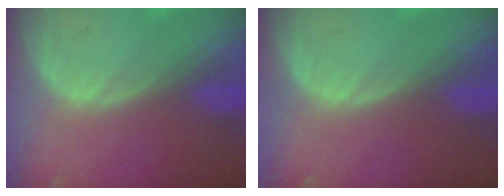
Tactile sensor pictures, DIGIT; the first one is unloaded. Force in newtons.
{"total": 0.0}